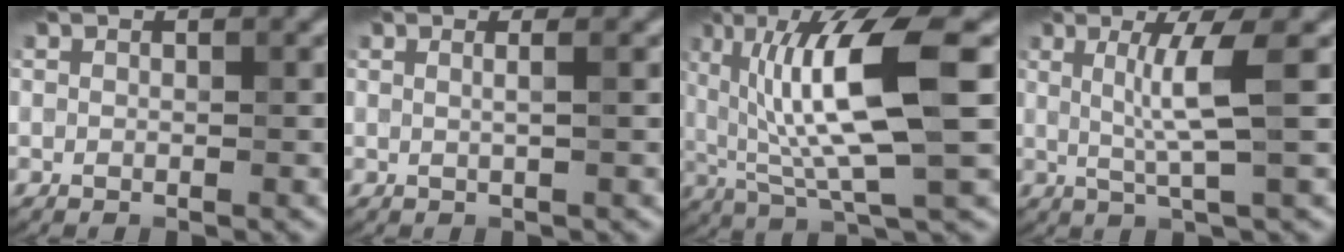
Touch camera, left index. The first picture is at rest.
{"total": 1.2, "force": [0.5, 0.3, 1.0], "torque": [-0.006, -0.004, -0.003]}
{"total": 10.2, "force": [2.0, 2.1, 9.7], "torque": [-0.172, -0.004, 0.041]}
{"total": 3.8, "force": [0.9, 0.0, 3.7], "torque": [-0.069, -0.002, 0.016]}